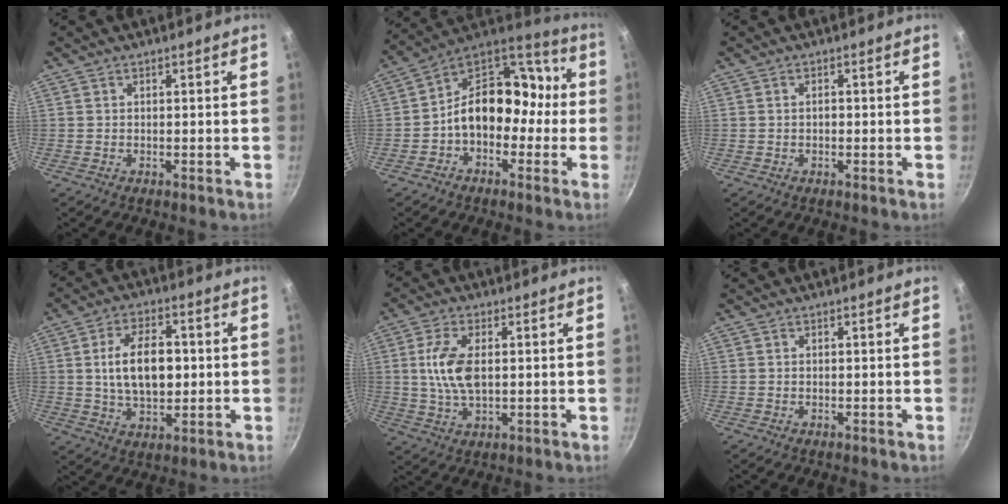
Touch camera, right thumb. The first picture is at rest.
{"total": 16.4, "force": [-2.0, 12.1, 10.8], "torque": [-0.114, 0.071, -0.050]}
{"total": 0.8, "force": [-0.2, 0.5, 0.6], "torque": [-0.008, 0.003, -0.003]}
{"total": 12.3, "force": [0.8, 7.1, 10.0], "torque": [-0.150, 0.007, 0.016]}
{"total": 8.9, "force": [0.9, 4.4, 7.6], "torque": [-0.150, 0.001, 0.018]}
{"total": 0.0}